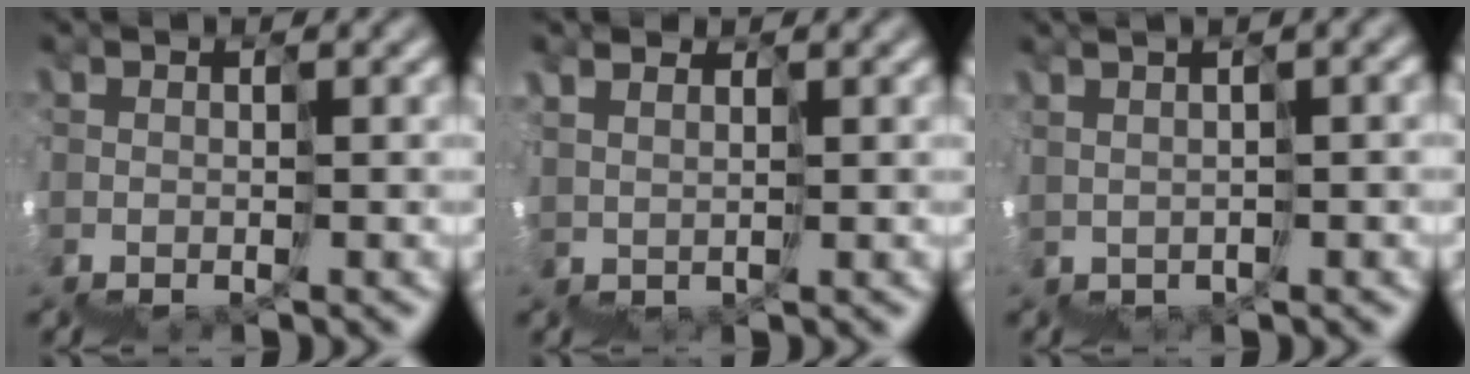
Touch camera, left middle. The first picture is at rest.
{"total": 4.6, "force": [2.7, -2.0, -3.1], "torque": [0.046, 0.036, 0.034]}
{"total": 2.4, "force": [2.0, -0.6, 1.3], "torque": [0.002, 0.039, 0.040]}